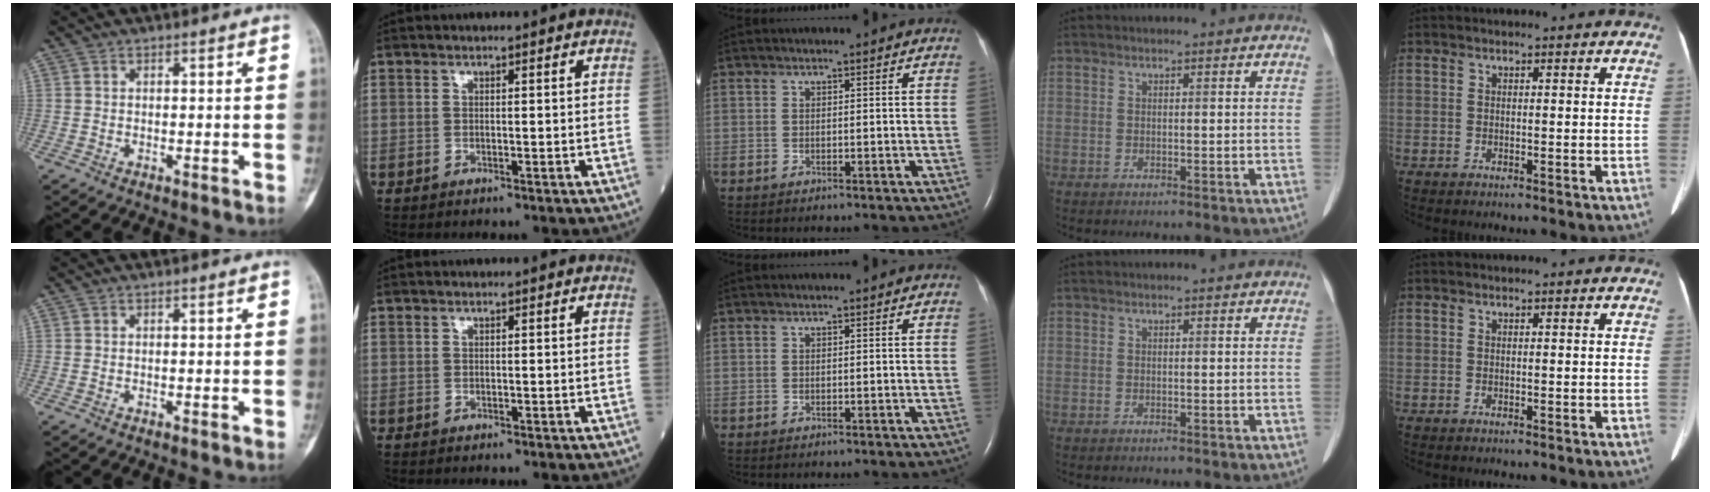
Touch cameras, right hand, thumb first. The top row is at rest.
{}